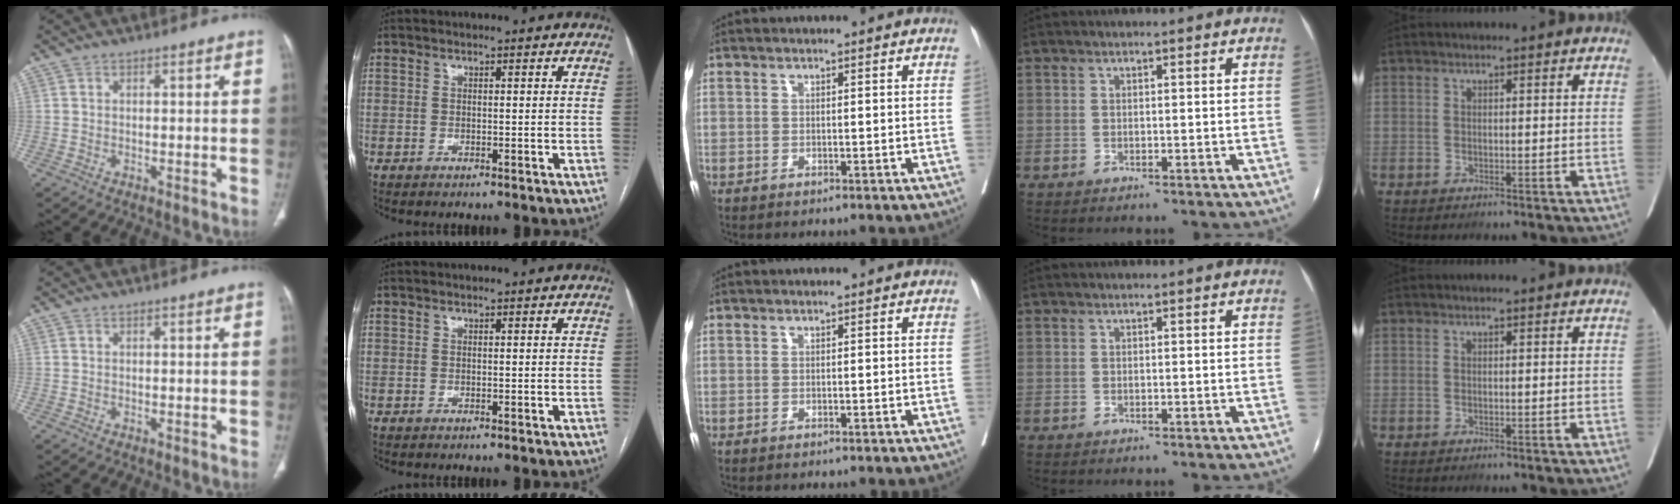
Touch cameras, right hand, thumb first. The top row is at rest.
{}